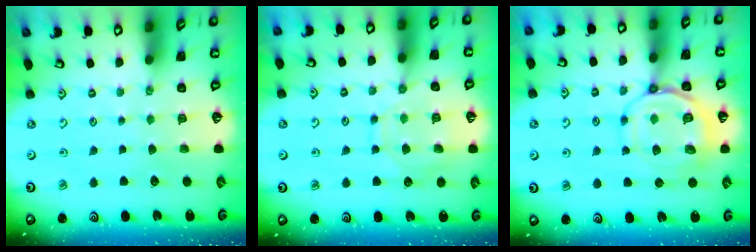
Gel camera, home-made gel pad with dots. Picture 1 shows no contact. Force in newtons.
{"total": 11.2, "press": 11.1, "slide": 1.0}
{"total": 10.4, "press": 10.4, "slide": 1.2}